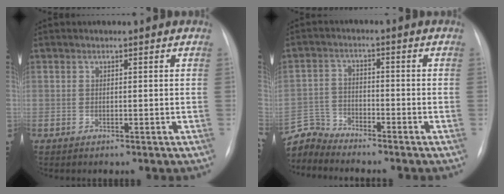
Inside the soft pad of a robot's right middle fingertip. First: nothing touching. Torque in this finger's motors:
{"motor_torque": [-0.14, -0.09, -0.07, -0.04]}